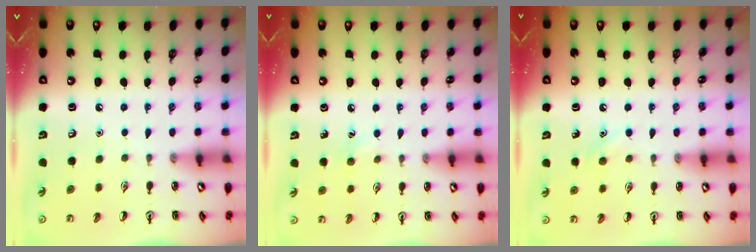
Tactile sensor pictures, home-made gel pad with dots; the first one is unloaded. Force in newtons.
{"total": 5.9, "press": 5.6, "slide": 1.7}
{"total": 5.8, "press": 5.5, "slide": 1.9}